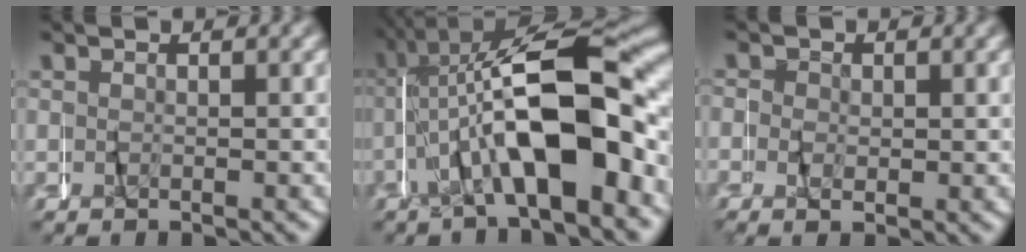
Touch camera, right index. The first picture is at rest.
{"total": 13.6, "force": [-0.2, 5.4, 12.5], "torque": [-0.209, 0.004, 0.005]}
{"total": 1.3, "force": [0.0, 0.9, 0.9], "torque": [-0.010, 0.000, -0.003]}